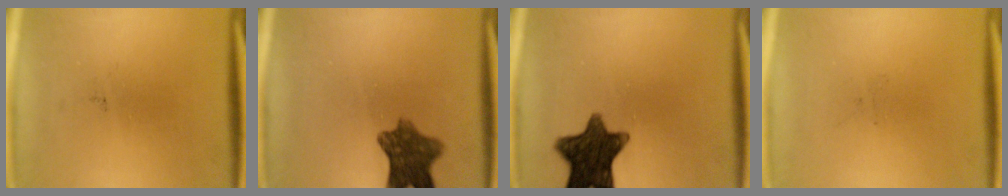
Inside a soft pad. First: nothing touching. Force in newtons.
{"total": 8.1}
{"total": 11.9}
{"total": 0.0}